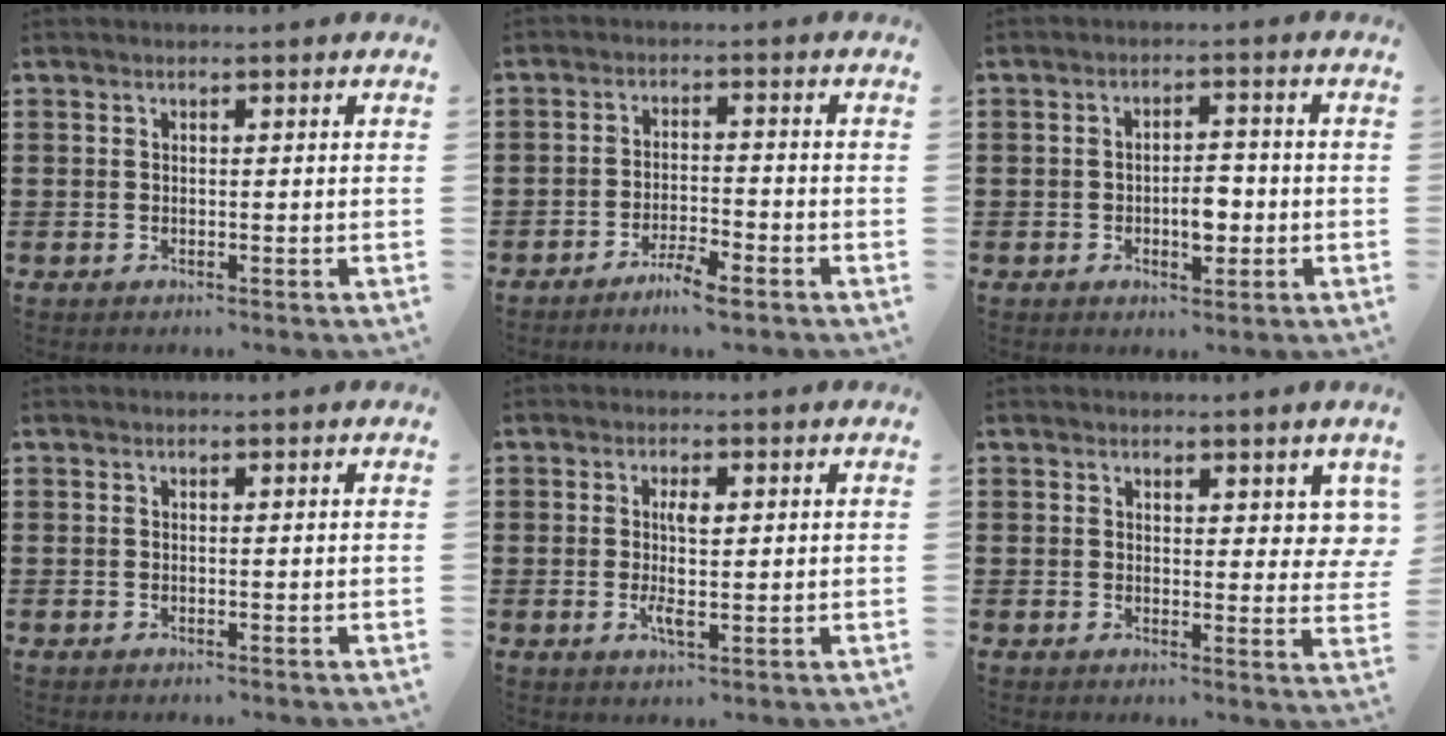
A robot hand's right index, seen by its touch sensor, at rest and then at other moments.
{"total": 3.7, "force": [-3.3, 0.0, 1.7], "torque": [-0.038, 0.002, -0.065]}
{"total": 4.6, "force": [-1.1, 2.2, 3.8], "torque": [-0.060, 0.002, -0.021]}
{"total": 0.0}
{"total": 3.9, "force": [0.2, 1.1, 3.8], "torque": [-0.064, -0.002, 0.002]}
{"total": 3.1, "force": [2.3, 1.6, 1.4], "torque": [-0.011, 0.001, 0.037]}